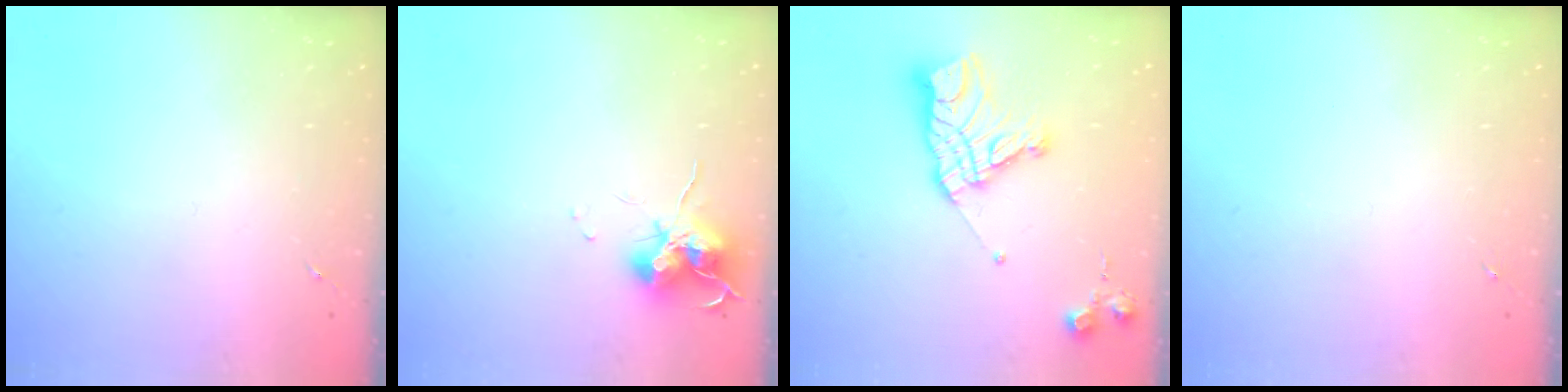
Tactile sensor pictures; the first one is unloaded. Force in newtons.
{"total": 12.2, "press": 12.1, "slide": 1.3}
{"total": 15.8, "press": 15.8, "slide": 1.3}
{"total": 0.0}